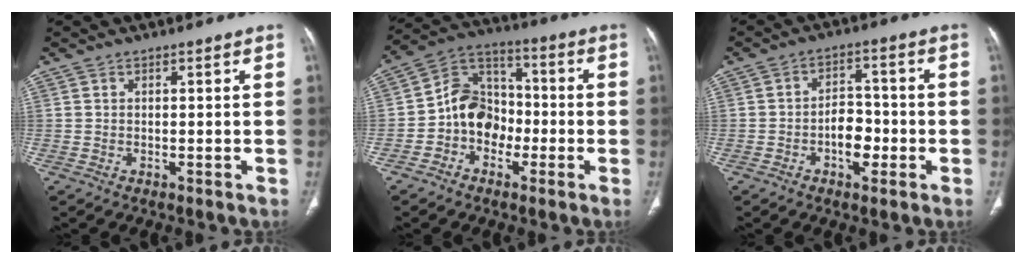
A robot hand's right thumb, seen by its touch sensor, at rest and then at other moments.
{"total": 10.9, "force": [-2.7, 8.9, 5.7], "torque": [-0.065, 0.043, -0.062]}
{"total": 6.3, "force": [-2.1, 3.9, 4.4], "torque": [-0.045, 0.024, -0.038]}